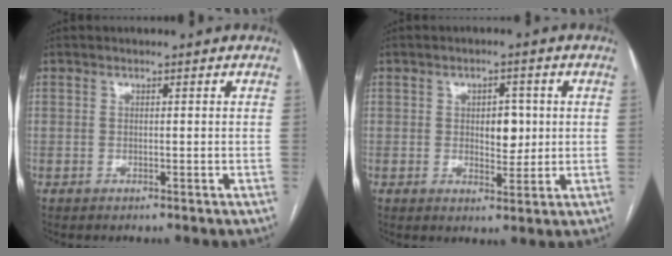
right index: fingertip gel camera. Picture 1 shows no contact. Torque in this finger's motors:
{"motor_torque": [0.47, 0.03, 0.08, 0.04]}